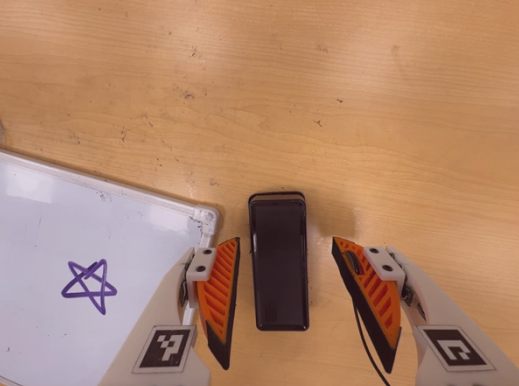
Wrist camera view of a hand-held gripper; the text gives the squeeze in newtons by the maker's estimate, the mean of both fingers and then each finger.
{"total": 0.0}